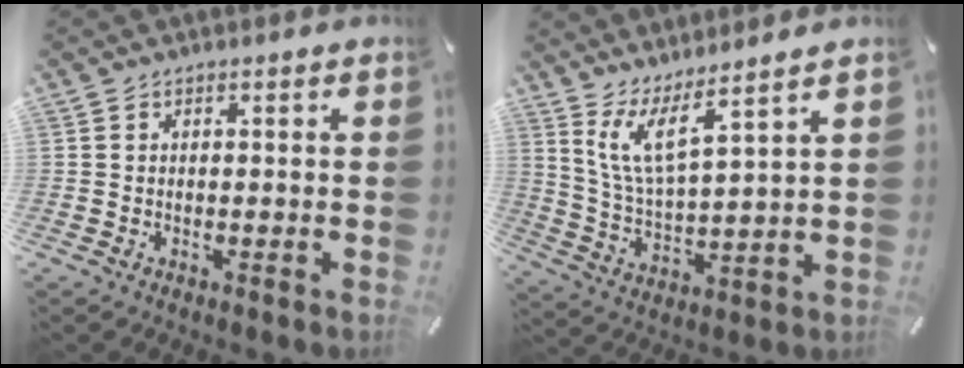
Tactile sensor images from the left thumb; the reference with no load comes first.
{"total": 9.0, "force": [7.0, 1.2, 5.5], "torque": [-0.130, -0.034, 0.128]}